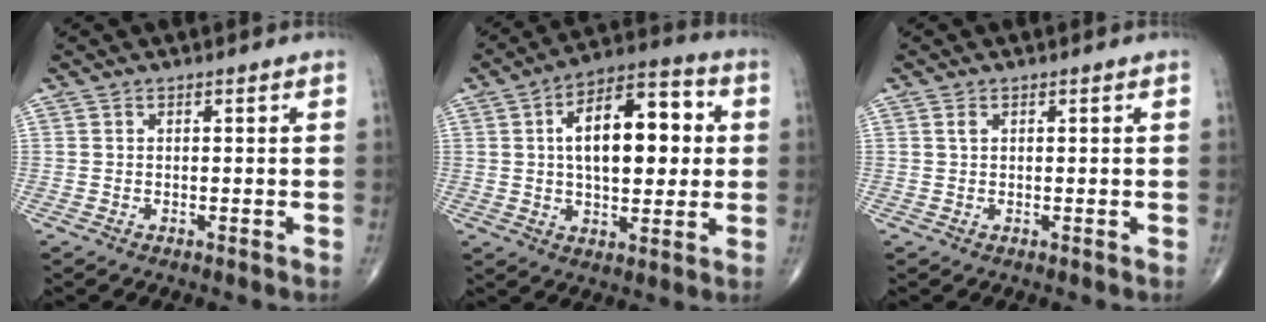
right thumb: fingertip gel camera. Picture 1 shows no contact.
{"total": 17.4, "force": [2.7, 8.9, 14.7], "torque": [-0.202, 0.020, 0.037]}
{"total": 0.9, "force": [0.4, 0.5, 0.6], "torque": [-0.014, 0.003, 0.007]}